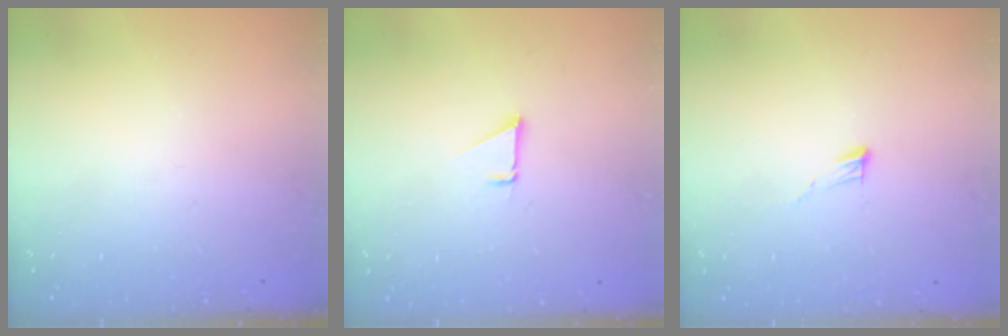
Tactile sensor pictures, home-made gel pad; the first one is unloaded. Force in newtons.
{"total": 1.3, "press": 1.3, "slide": 0.1}
{"total": 3.7, "press": 3.7, "slide": 0.3}